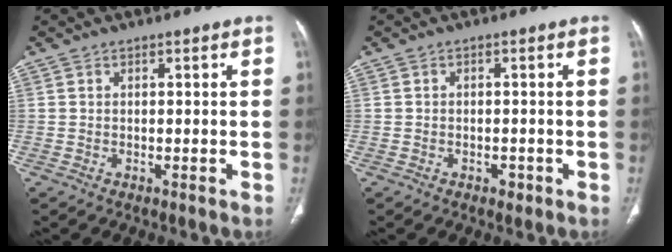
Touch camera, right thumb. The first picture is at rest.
{"total": 1.5, "force": [-0.8, 1.1, 0.7], "torque": [-0.006, 0.003, -0.009]}